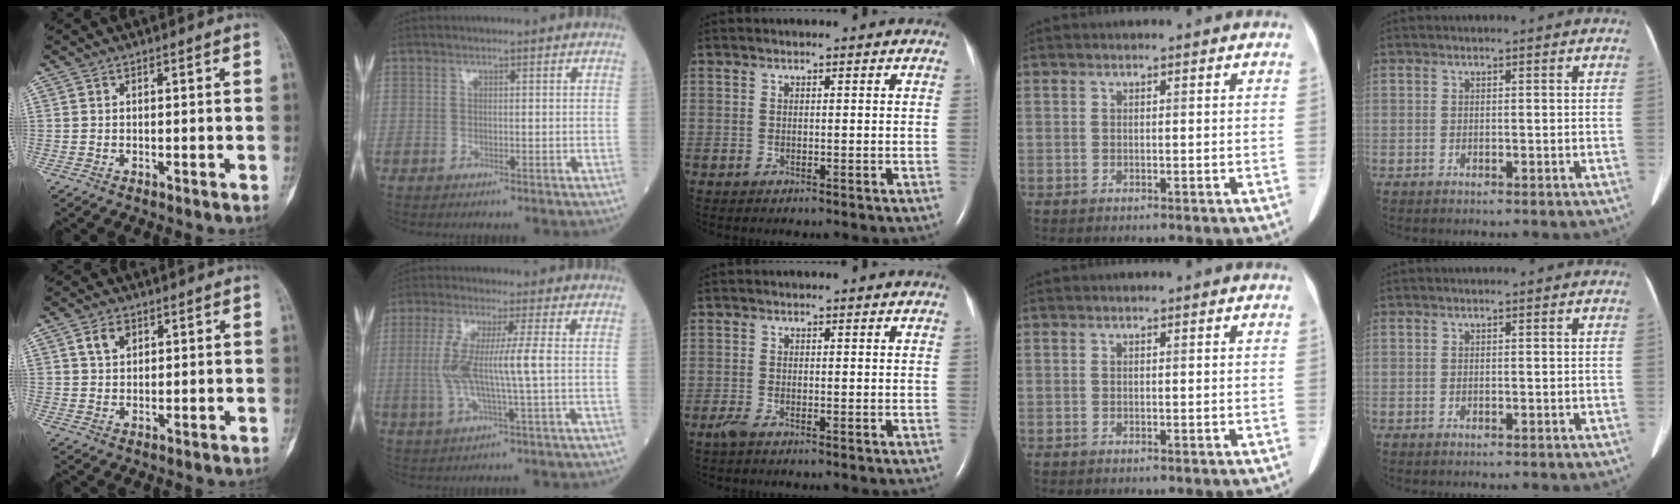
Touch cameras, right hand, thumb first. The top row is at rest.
{"thumb": {"total": 3.9, "force": [1.9, 2.6, 2.1], "torque": [-0.029, -0.005, 0.036]}, "index": {"total": 8.2, "force": [-0.1, -0.1, 8.2], "torque": [-0.177, 0.001, -0.004]}, "middle": {"total": 1.5, "force": [-1.0, 0.3, 1.0], "torque": [-0.034, -0.006, -0.022]}}